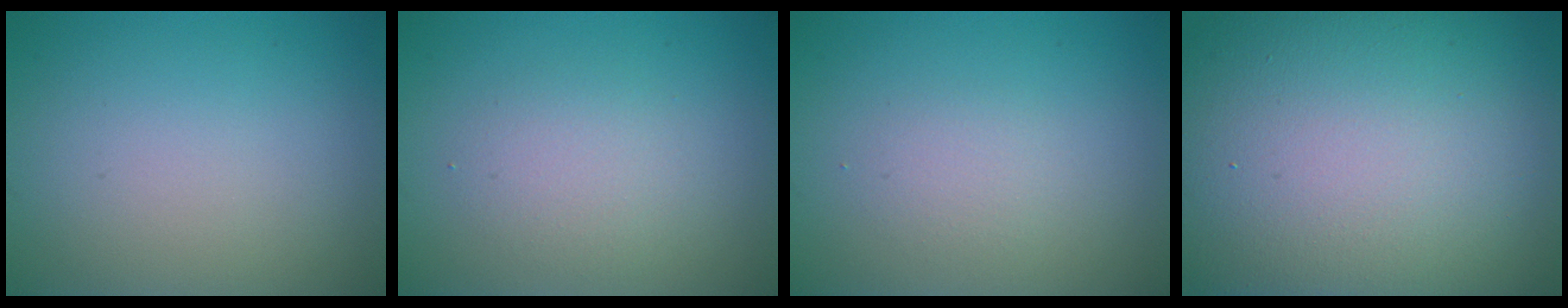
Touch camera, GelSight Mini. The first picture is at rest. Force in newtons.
{"total": 2.3, "press": 2.3, "slide": 0.2}
{"total": 1.3, "press": 1.3, "slide": 0.1}
{"total": 21.9, "press": 21.9, "slide": 0.9}